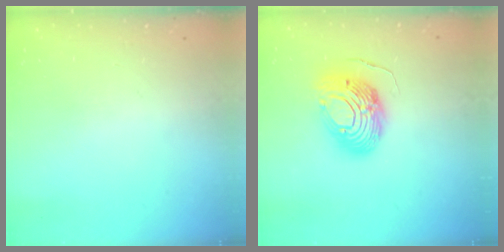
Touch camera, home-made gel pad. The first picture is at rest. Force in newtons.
{"total": 13.7, "press": 13.7, "slide": 1.2}